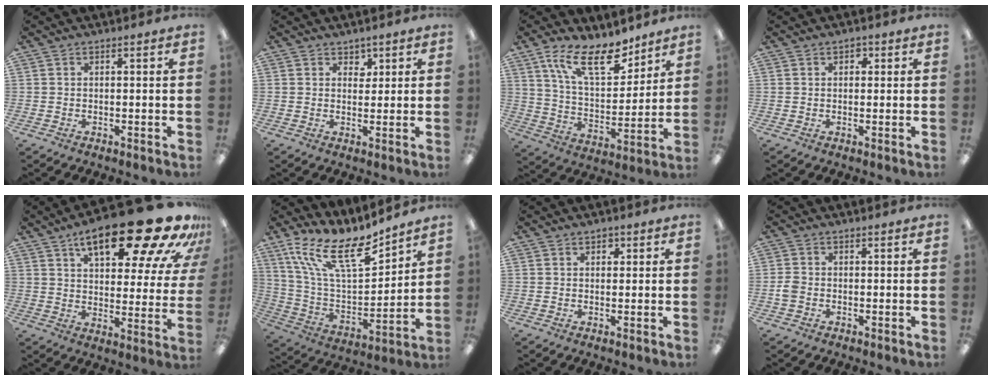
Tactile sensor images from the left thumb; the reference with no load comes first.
{"total": 2.7, "force": [1.7, 2.1, 0.1], "torque": [0.007, -0.005, 0.027]}
{"total": 17.3, "force": [11.7, 7.3, 10.5], "torque": [-0.182, -0.054, 0.205]}
{"total": 1.7, "force": [0.7, 1.3, 0.7], "torque": [0.001, -0.002, 0.008]}
{"total": 24.7, "force": [15.7, 8.2, 17.2], "torque": [-0.244, -0.098, 0.249]}
{"total": 19.0, "force": [13.5, 6.5, 11.7], "torque": [-0.223, -0.086, 0.238]}
{"total": 1.8, "force": [1.1, 1.3, 0.6], "torque": [0.002, -0.002, 0.014]}
{"total": 2.4, "force": [-0.6, 2.0, 1.3], "torque": [-0.023, 0.005, -0.012]}